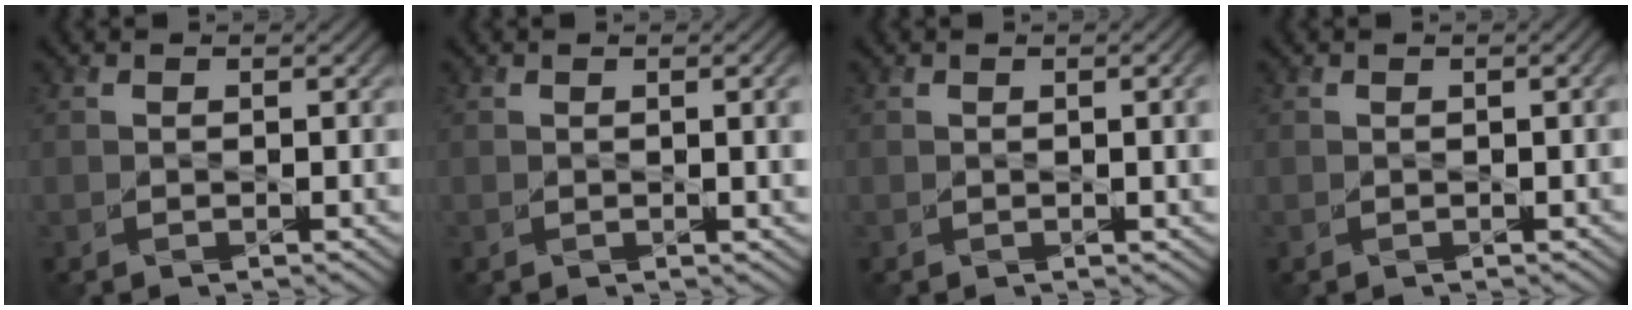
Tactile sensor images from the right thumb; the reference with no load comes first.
{"total": 2.5, "force": [0.3, 0.4, 2.4], "torque": [-0.035, 0.005, 0.006]}
{"total": 2.4, "force": [0.3, 0.4, 2.3], "torque": [-0.033, 0.005, 0.004]}
{"total": 0.9, "force": [0.1, 0.0, 0.9], "torque": [-0.013, 0.005, 0.001]}